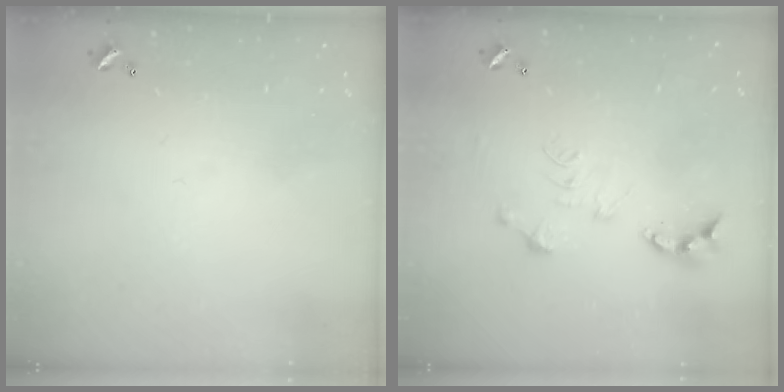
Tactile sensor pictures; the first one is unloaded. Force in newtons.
{"total": 0.0}